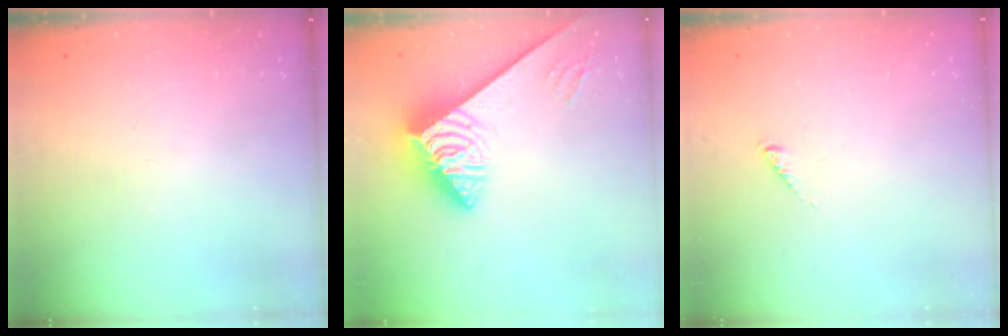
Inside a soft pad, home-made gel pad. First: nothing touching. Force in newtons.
{"total": 4.2, "press": 4.2, "slide": 0.6}
{"total": 0.0}